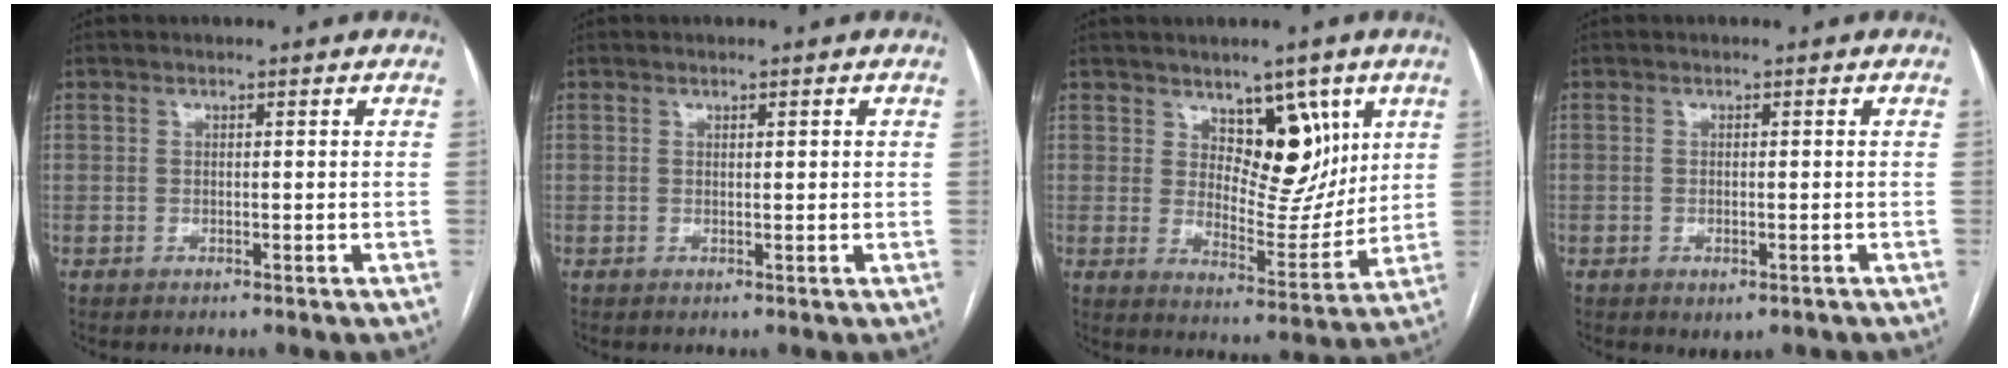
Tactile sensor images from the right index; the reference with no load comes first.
{"total": 0.9, "force": [0.4, 0.2, 0.8], "torque": [-0.016, 0.002, 0.007]}
{"total": 10.1, "force": [4.9, 5.3, 7.0], "torque": [-0.091, -0.004, 0.086]}
{"total": 1.8, "force": [-0.7, 1.0, 1.3], "torque": [-0.016, -0.003, -0.001]}